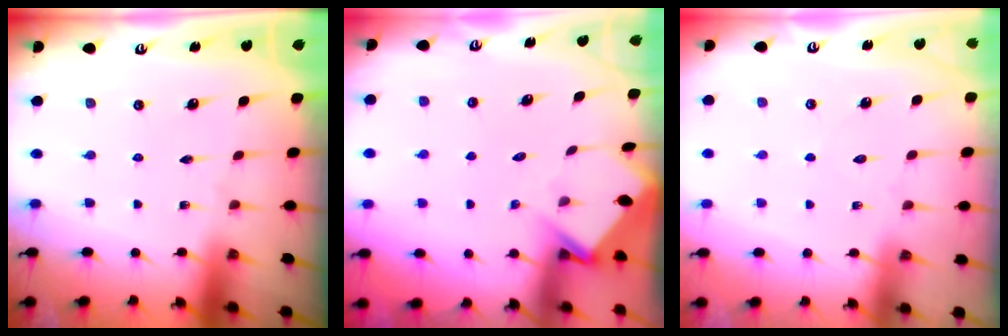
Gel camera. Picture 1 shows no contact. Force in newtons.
{"total": 3.5, "press": 3.5, "slide": 0.3}
{"total": 2.3, "press": 2.3, "slide": 0.3}